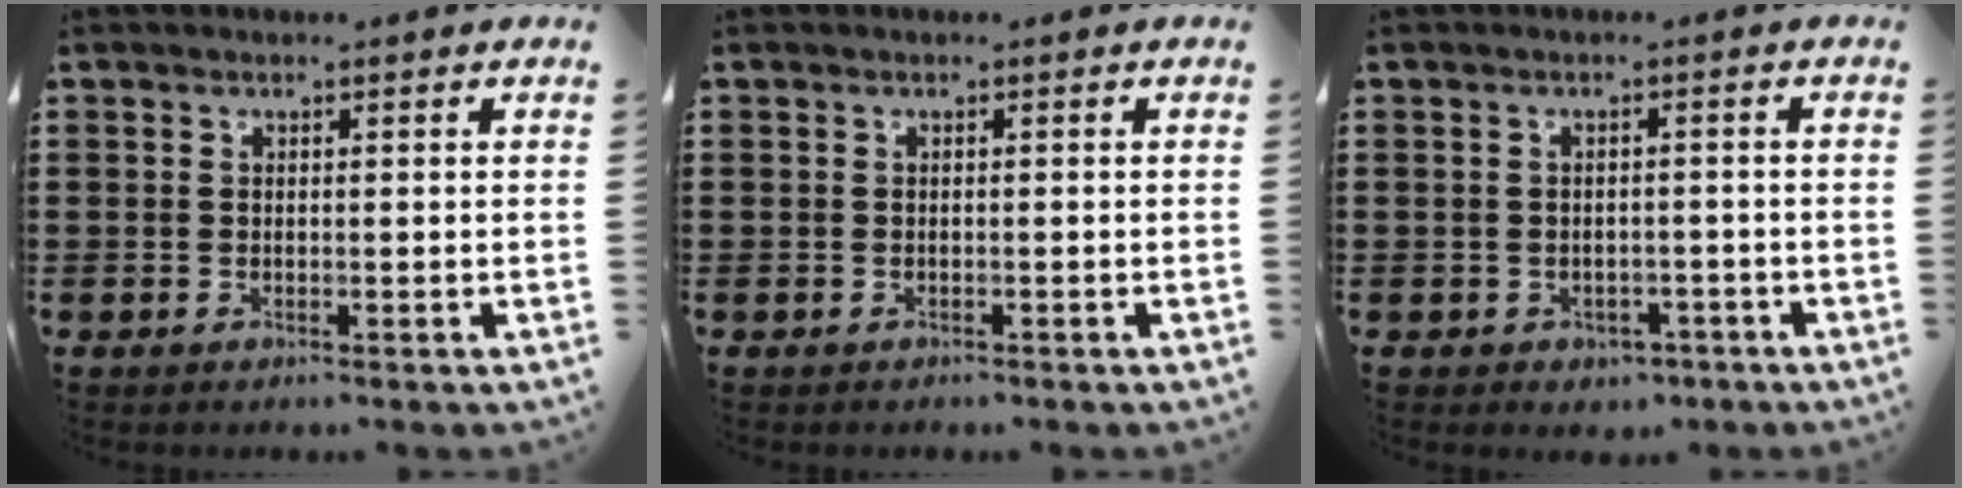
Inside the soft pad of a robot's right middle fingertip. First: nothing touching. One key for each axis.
{"total": 0.0}
{"total": 1.4, "fx": -1.0, "fy": 0.9, "fz": 0.0, "tx": -0.007, "ty": 0.000, "tz": -0.024}